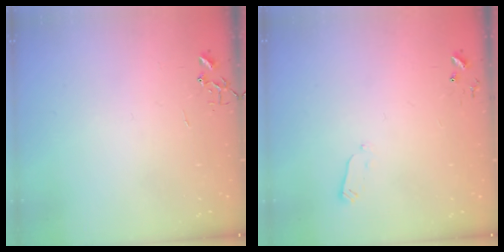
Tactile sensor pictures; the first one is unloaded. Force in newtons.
{"total": 2.4, "press": 2.3, "slide": 0.4}